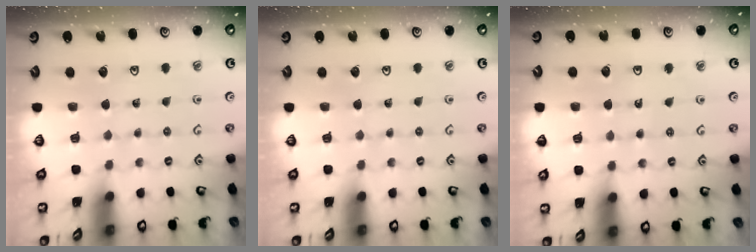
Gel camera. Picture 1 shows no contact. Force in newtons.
{"total": 0.0}
{"total": 2.9, "press": 2.6, "slide": 1.1}